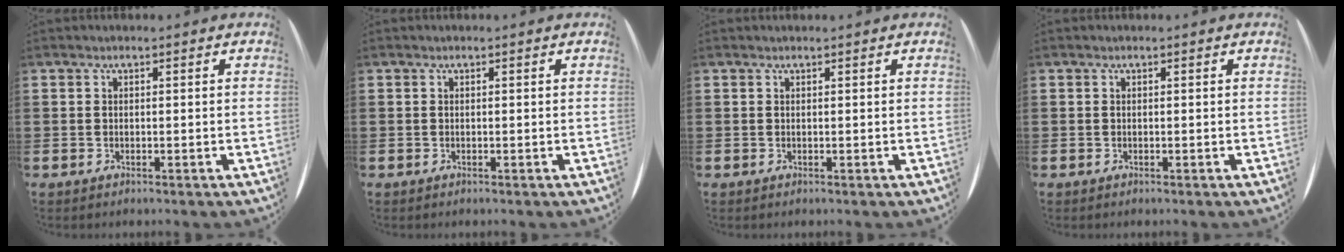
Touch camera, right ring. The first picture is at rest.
{"total": 0.0}
{"total": 0.0}
{"total": 0.0}